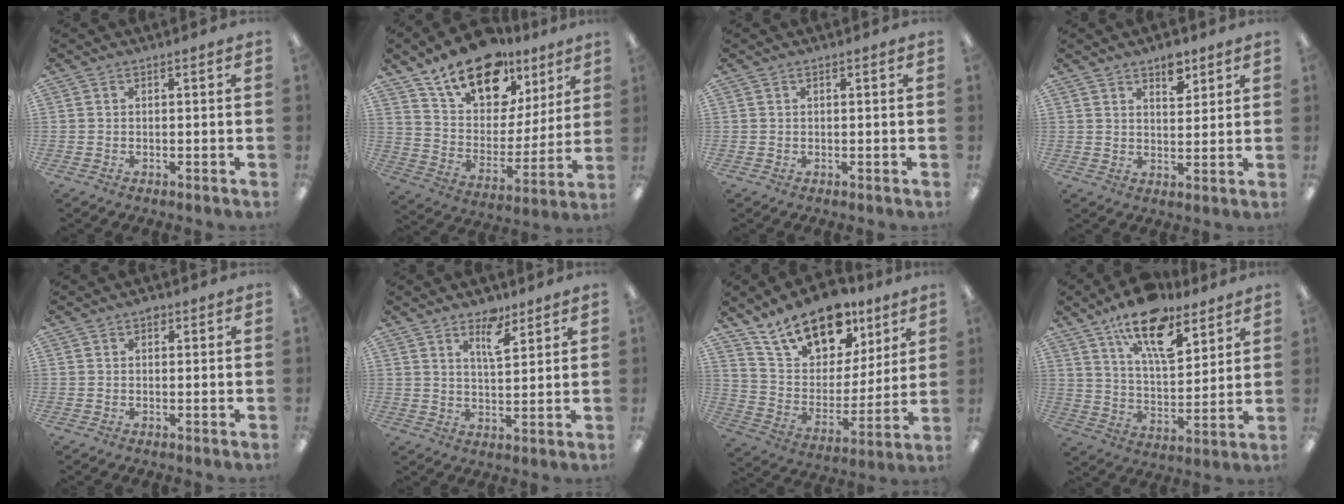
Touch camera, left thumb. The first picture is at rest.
{"total": 19.2, "force": [14.3, 9.9, 8.3], "torque": [-0.153, -0.088, 0.256]}
{"total": 0.0}
{"total": 5.9, "force": [4.3, 3.0, 2.7], "torque": [-0.023, -0.024, 0.071]}
{"total": 1.3, "force": [0.7, 0.9, 0.7], "torque": [-0.006, 0.000, 0.010]}
{"total": 7.2, "force": [4.9, 2.9, 4.4], "torque": [-0.061, -0.027, 0.081]}
{"total": 17.5, "force": [13.2, 9.1, 7.2], "torque": [-0.128, -0.085, 0.240]}
{"total": 16.6, "force": [11.4, 6.8, 9.9], "torque": [-0.161, -0.055, 0.195]}